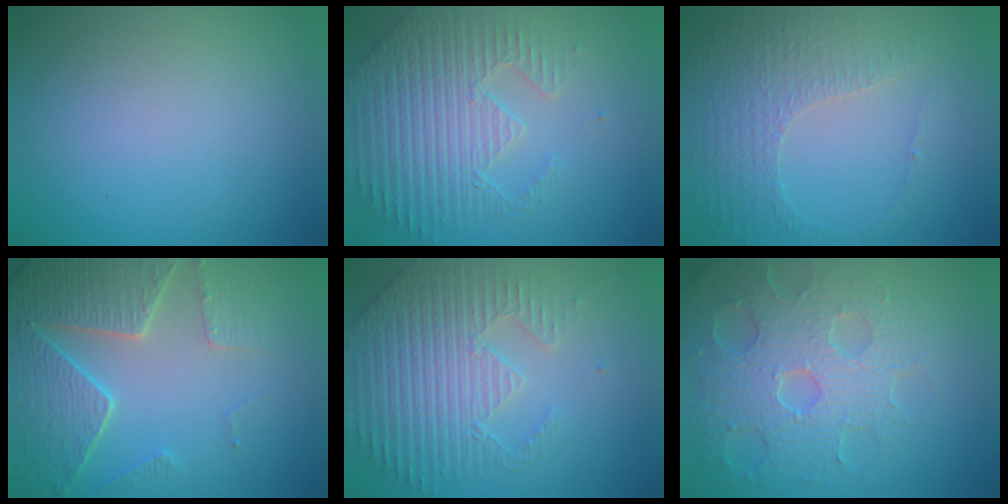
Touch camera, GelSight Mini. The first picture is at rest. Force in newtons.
{"total": 5.6, "press": 4.9, "slide": 2.8}
{"total": 4.6, "press": 3.1, "slide": 3.3}
{"total": 6.2, "press": 5.2, "slide": 3.4}
{"total": 5.6, "press": 4.9, "slide": 2.8}
{"total": 6.9, "press": 5.5, "slide": 4.2}